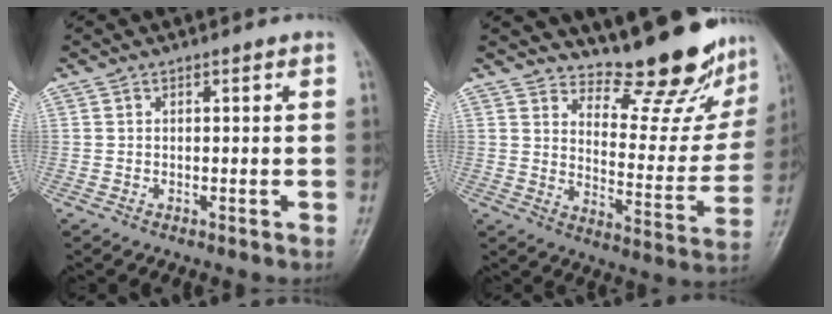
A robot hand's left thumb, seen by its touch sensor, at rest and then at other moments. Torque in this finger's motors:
{"motor_torque": [0.42, 0.17, -0.01, -0.30, 0.04]}